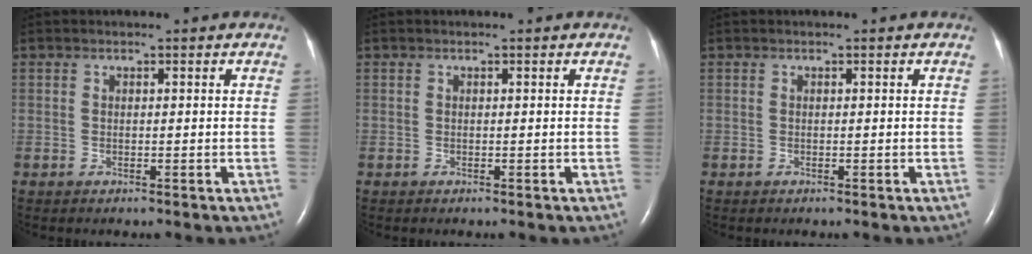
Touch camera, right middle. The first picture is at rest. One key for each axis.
{"total": 0.0}
{"total": 0.0}